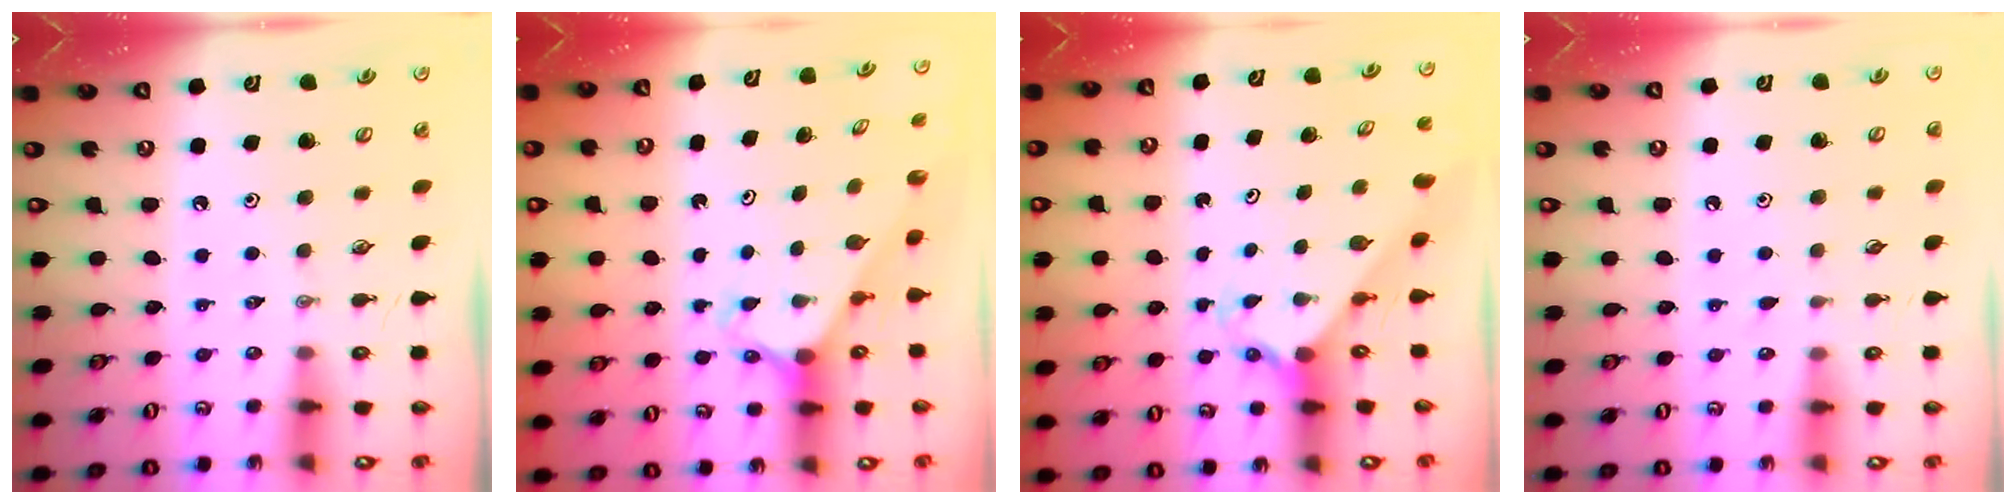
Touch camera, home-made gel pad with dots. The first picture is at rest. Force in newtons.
{"total": 2.2, "press": 2.2, "slide": 0.1}
{"total": 2.2, "press": 2.2, "slide": 0.2}
{"total": 3.8, "press": 3.7, "slide": 0.6}